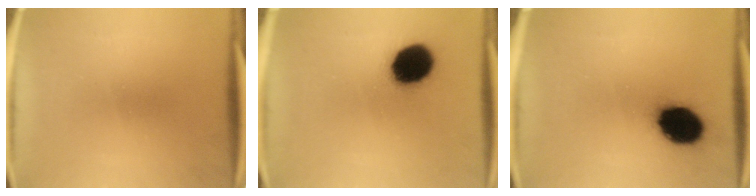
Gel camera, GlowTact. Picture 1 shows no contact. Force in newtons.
{"total": 14.8}
{"total": 14.2}